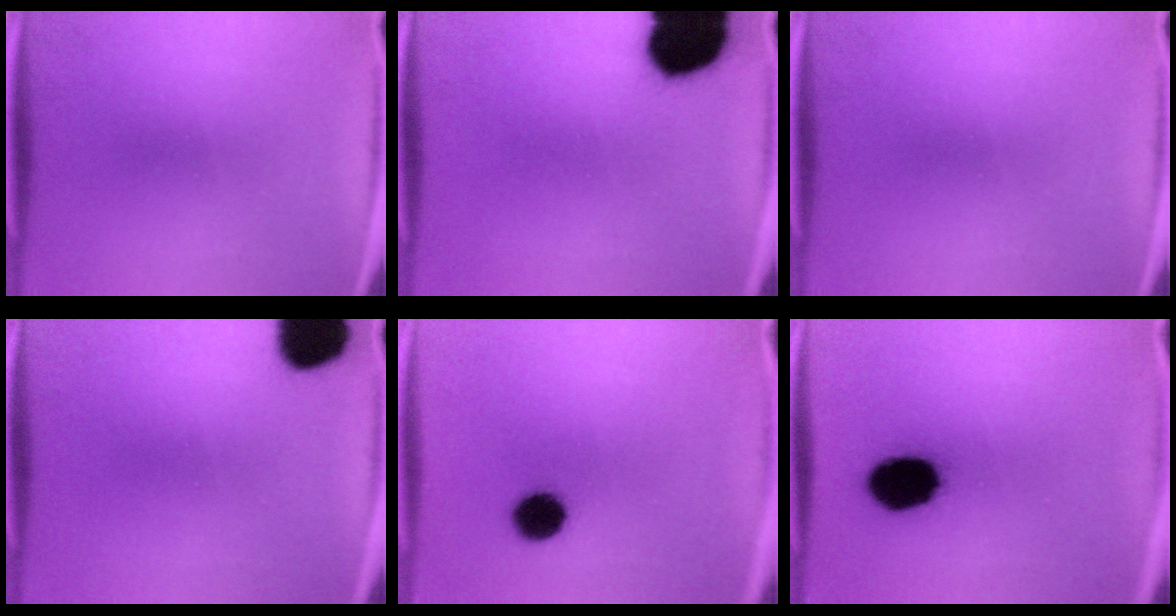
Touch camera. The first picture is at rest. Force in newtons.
{"total": 19.0}
{"total": 0.0}
{"total": 11.6}
{"total": 6.9}
{"total": 15.8}